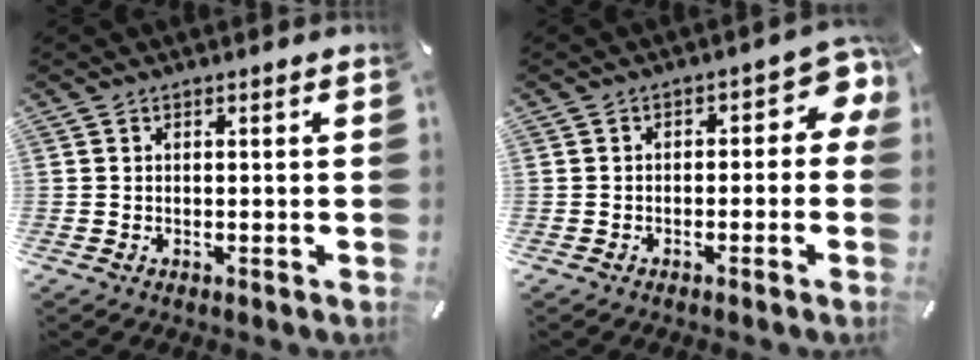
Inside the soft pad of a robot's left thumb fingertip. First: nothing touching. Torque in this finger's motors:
{"motor_torque": [0.33, -0.08, 0.36, 0.21, -0.04]}